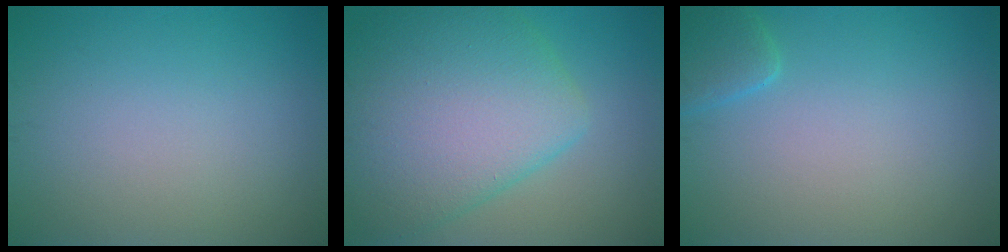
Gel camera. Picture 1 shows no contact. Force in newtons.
{"total": 9.9, "press": 9.9, "slide": 0.3}
{"total": 2.1, "press": 2.1, "slide": 0.2}